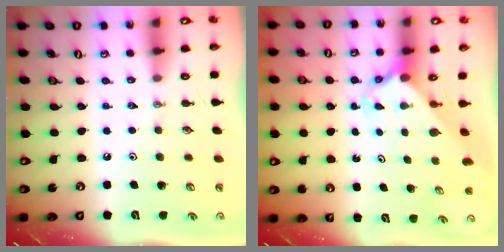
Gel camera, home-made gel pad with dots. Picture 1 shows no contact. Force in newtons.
{"total": 2.4, "press": 2.4, "slide": 0.2}